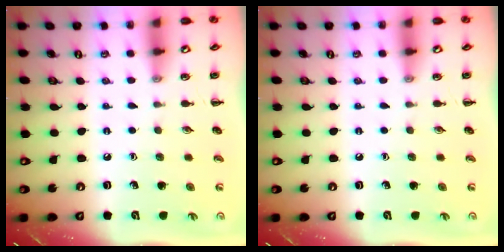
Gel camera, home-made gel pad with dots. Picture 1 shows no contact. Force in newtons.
{"total": 0.0}